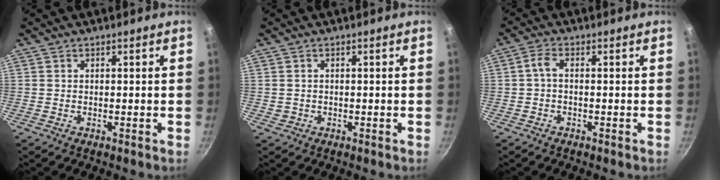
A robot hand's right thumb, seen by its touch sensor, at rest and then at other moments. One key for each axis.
{"total": 0.6, "fx": 0.0, "fy": 0.6, "fz": 0.0, "tx": -0.001, "ty": 0.003, "tz": 0.004}
{"total": 0.8, "fx": 0.0, "fy": 0.4, "fz": 0.7, "tx": -0.015, "ty": 0.005, "tz": -0.001}